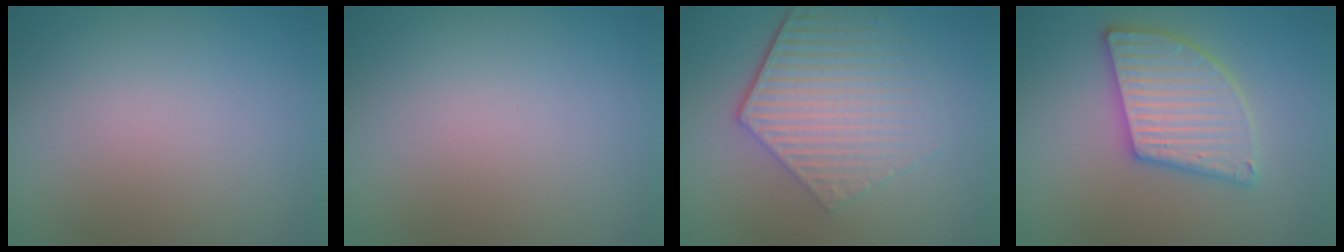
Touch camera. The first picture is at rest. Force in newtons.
{"total": 0.0}
{"total": 6.1, "press": 4.4, "slide": 4.1}
{"total": 5.5, "press": 5.5, "slide": 0.7}